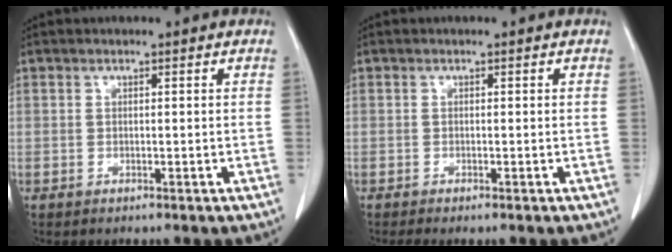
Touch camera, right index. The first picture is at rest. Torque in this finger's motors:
{"motor_torque": [-0.04, 0.09, -0.03, 0.02]}